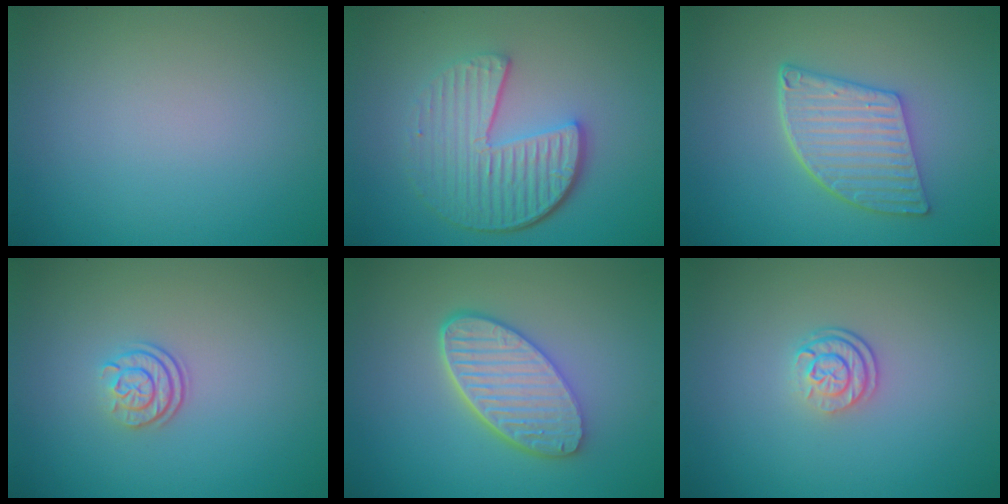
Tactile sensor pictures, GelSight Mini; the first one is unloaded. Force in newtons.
{"total": 6.1, "press": 4.3, "slide": 4.3}
{"total": 5.2, "press": 4.2, "slide": 3.0}
{"total": 2.4, "press": 1.8, "slide": 1.6}
{"total": 5.6, "press": 4.4, "slide": 3.5}
{"total": 2.6, "press": 1.9, "slide": 1.8}